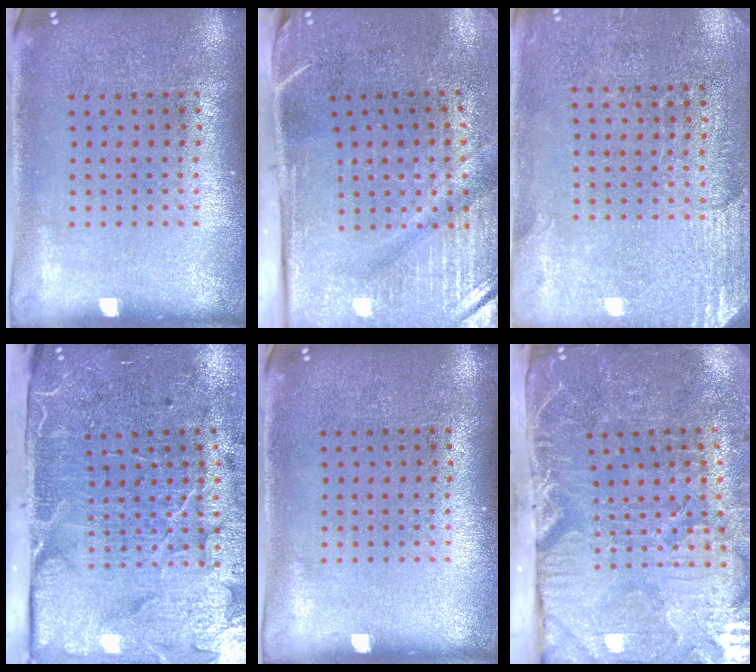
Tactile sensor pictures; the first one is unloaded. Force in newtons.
{"total": 4.9, "press": 4.0, "slide": 2.8}
{"total": 2.7, "press": 2.4, "slide": 1.3}
{"total": 5.1, "press": 4.0, "slide": 3.2}
{"total": 0.0}
{"total": 4.8, "press": 4.2, "slide": 2.3}